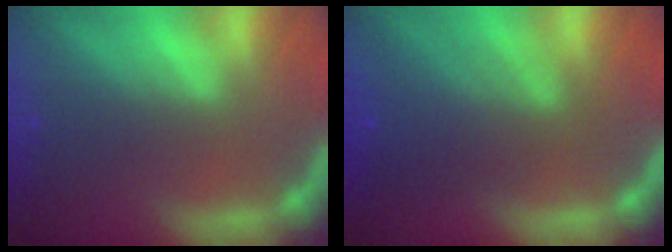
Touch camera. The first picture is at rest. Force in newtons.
{"total": 6.0}